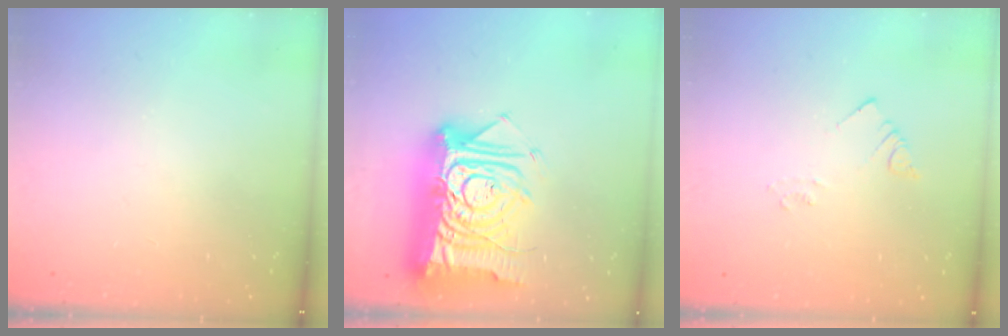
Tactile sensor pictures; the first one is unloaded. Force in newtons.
{"total": 24.5, "press": 24.3, "slide": 2.7}
{"total": 2.1, "press": 2.1, "slide": 0.3}